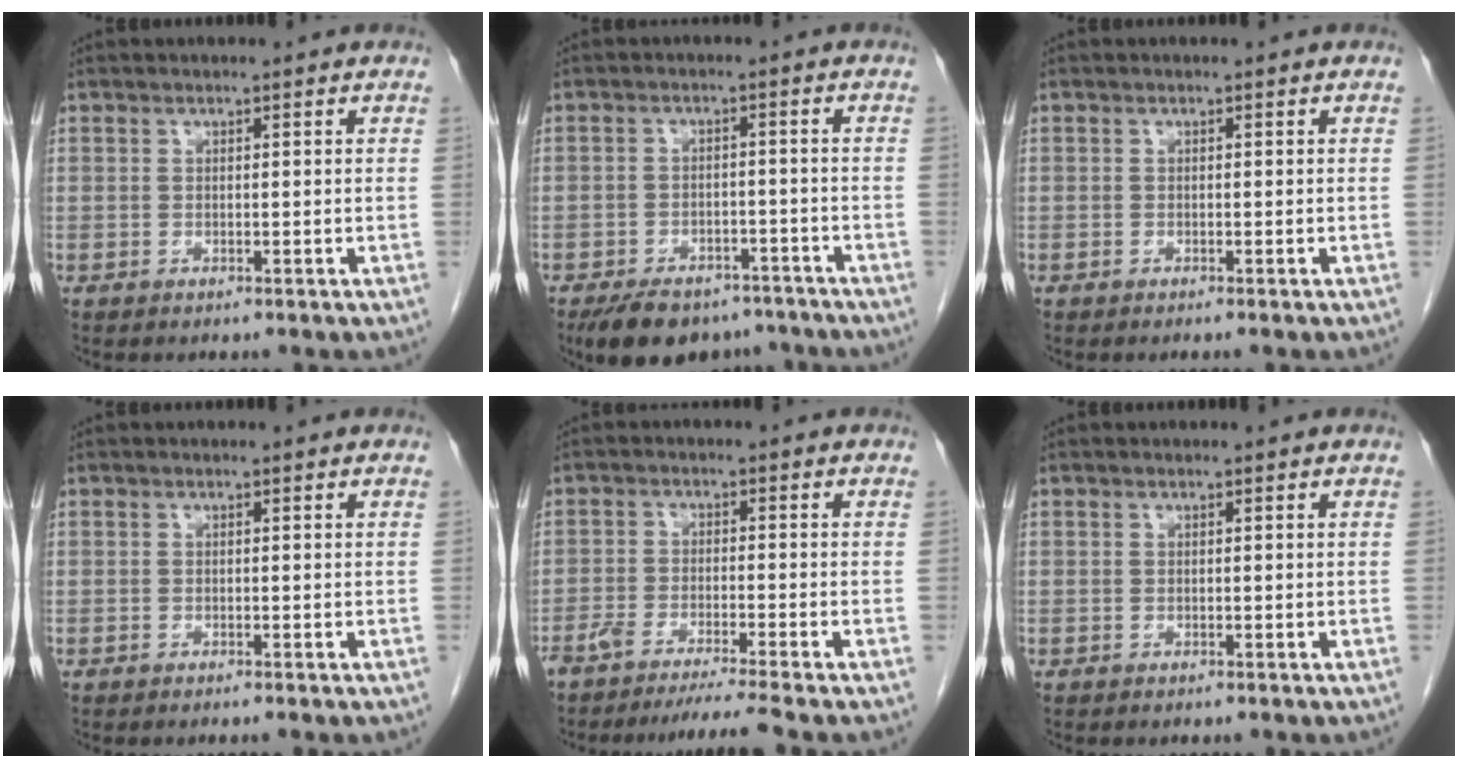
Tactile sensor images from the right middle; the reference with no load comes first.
{"total": 11.7, "force": [-9.3, 5.6, 4.4], "torque": [-0.067, 0.001, -0.129]}
{"total": 0.0}
{"total": 0.0}
{"total": 7.7, "force": [-6.7, -1.5, 3.5], "torque": [-0.039, -0.019, -0.108]}
{"total": 0.0}